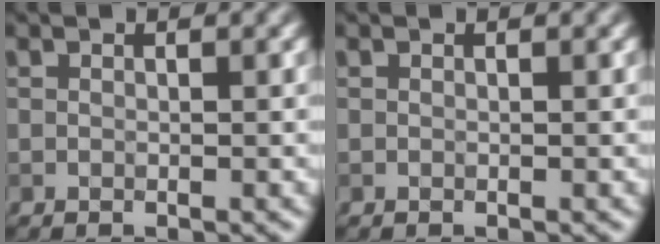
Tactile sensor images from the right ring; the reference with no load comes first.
{"total": 0.0}